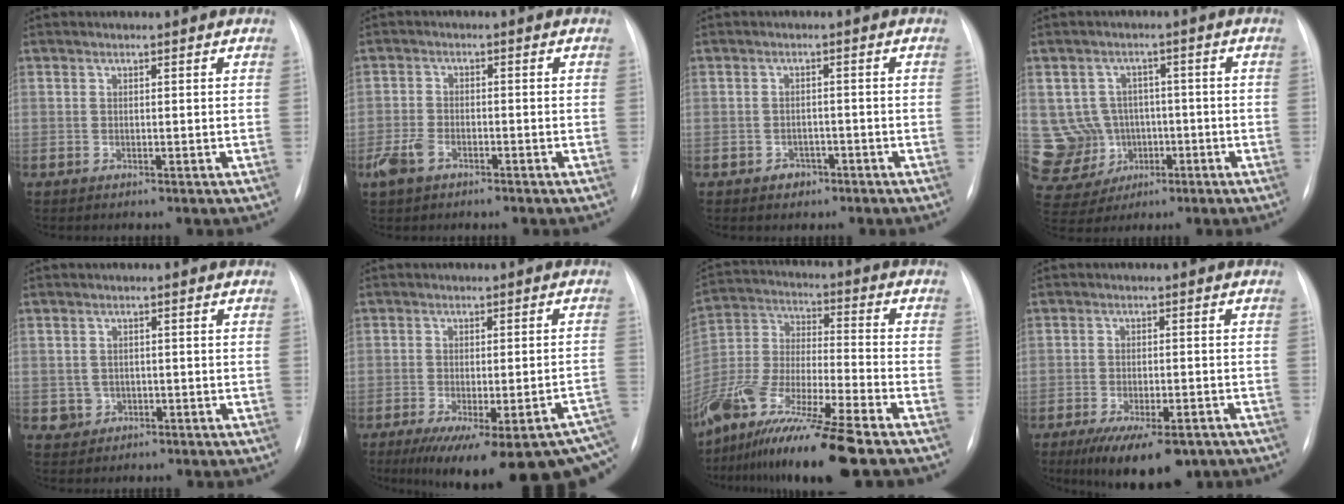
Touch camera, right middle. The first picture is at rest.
{"total": 3.8, "force": [-2.3, 2.0, 2.3], "torque": [-0.055, -0.002, -0.041]}
{"total": 2.4, "force": [-1.4, 1.8, 0.6], "torque": [-0.007, 0.006, -0.016]}
{"total": 10.3, "force": [-1.0, 10.0, 2.3], "torque": [-0.070, 0.028, 0.004]}
{"total": 2.3, "force": [-0.5, 2.2, 0.3], "torque": [0.002, 0.006, -0.003]}
{"total": 22.6, "force": [-15.6, 4.2, 15.7], "torque": [-0.159, -0.022, -0.192]}
{"total": 19.4, "force": [-14.3, 0.7, 13.0], "torque": [-0.287, -0.045, -0.268]}
{"total": 10.9, "force": [-7.5, 3.9, 6.8], "torque": [-0.102, -0.010, -0.111]}